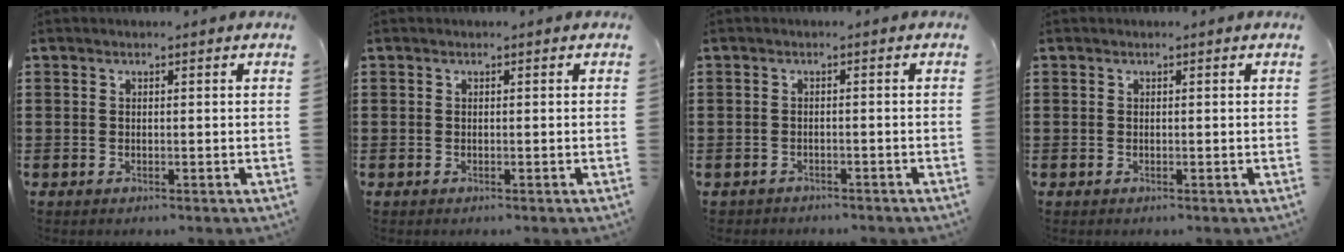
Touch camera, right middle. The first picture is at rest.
{"total": 0.0}
{"total": 1.2, "force": [-1.2, 0.3, -0.2], "torque": [-0.003, -0.001, -0.027]}
{"total": 0.0}